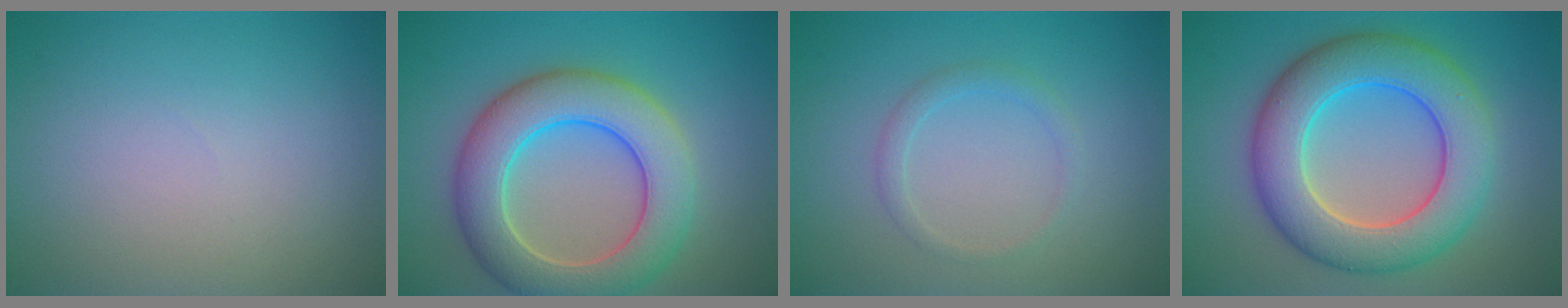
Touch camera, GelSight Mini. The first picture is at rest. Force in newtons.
{"total": 8.3, "press": 8.2, "slide": 0.3}
{"total": 1.3, "press": 1.3, "slide": 0.1}
{"total": 9.1, "press": 9.1, "slide": 0.3}